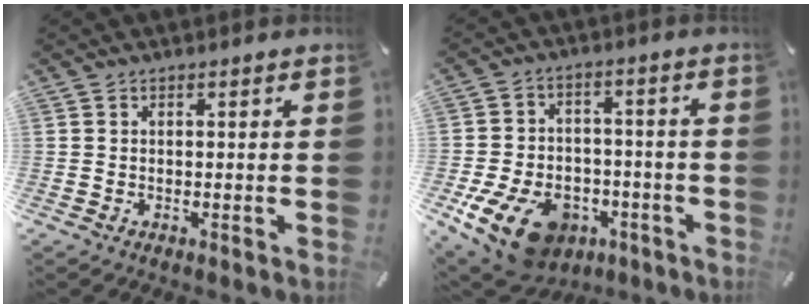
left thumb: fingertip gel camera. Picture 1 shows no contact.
{"total": 14.9, "force": [-7.5, 9.8, 8.4], "torque": [-0.165, 0.045, -0.126]}